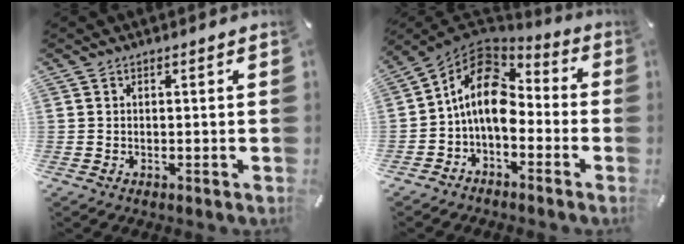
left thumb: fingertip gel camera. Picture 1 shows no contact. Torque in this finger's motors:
{"motor_torque": [0.46, 1.42, 0.83, -0.51, 0.46]}